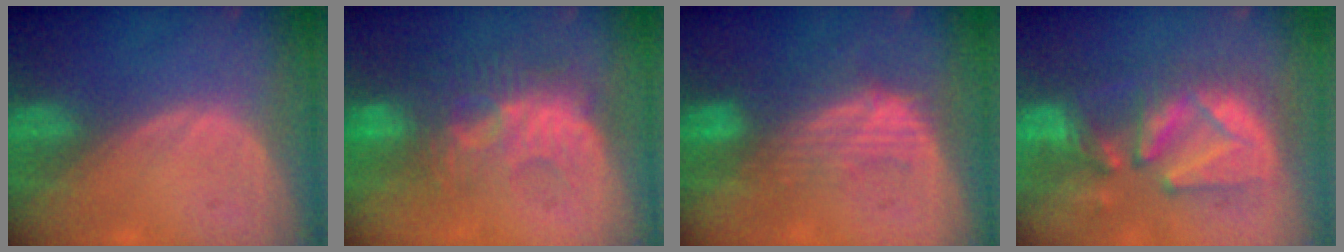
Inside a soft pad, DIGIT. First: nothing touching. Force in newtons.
{"total": 9.4, "press": 8.9, "slide": 2.9}
{"total": 7.4, "press": 7.0, "slide": 2.2}
{"total": 10.8, "press": 10.5, "slide": 2.7}